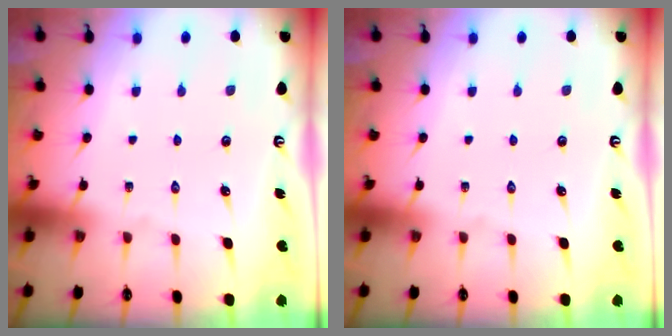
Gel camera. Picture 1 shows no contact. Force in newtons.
{"total": 0.0}